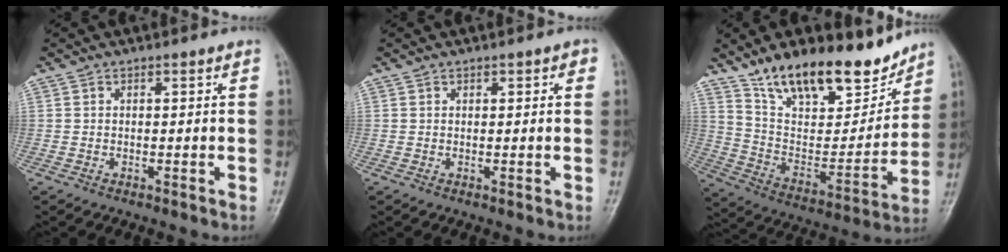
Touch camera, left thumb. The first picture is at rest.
{"total": 1.6, "force": [0.7, 0.7, 1.2], "torque": [-0.011, 0.001, 0.008]}
{"total": 21.9, "force": [16.2, 8.9, 11.8], "torque": [-0.143, -0.082, 0.277]}